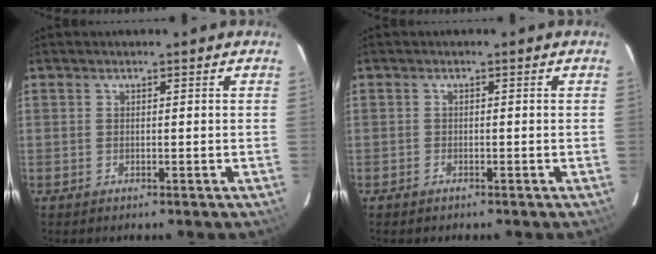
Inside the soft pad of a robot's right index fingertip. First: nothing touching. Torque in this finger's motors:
{"motor_torque": [0.05, -0.09, -0.03, -0.03]}